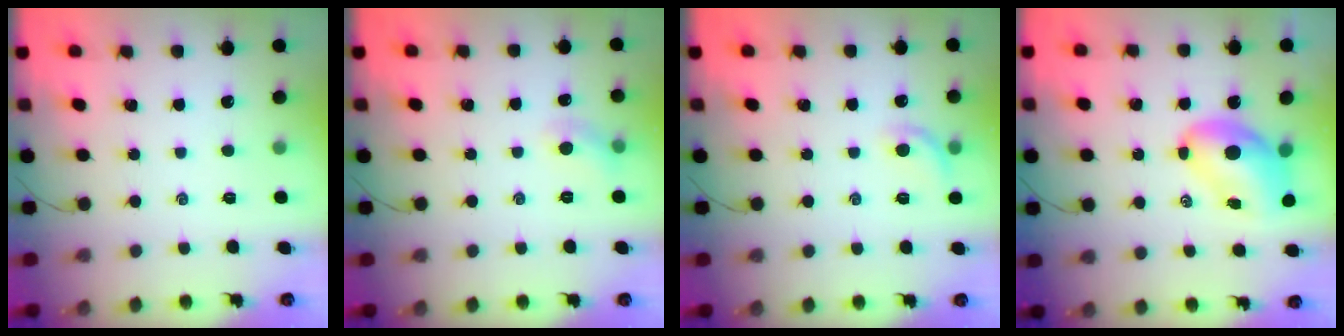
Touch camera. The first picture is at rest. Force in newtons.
{"total": 5.0, "press": 4.8, "slide": 1.4}
{"total": 6.9, "press": 6.7, "slide": 1.7}
{"total": 8.3, "press": 8.2, "slide": 1.4}